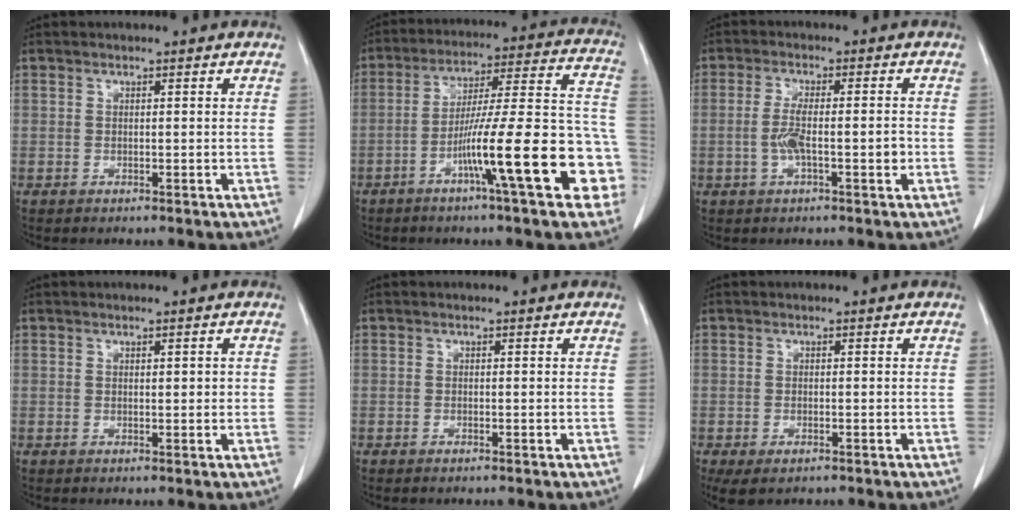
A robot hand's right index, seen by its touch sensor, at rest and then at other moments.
{"total": 19.8, "force": [-7.5, 1.4, 18.3], "torque": [-0.217, 0.023, -0.112]}
{"total": 5.3, "force": [-1.1, 1.2, 5.0], "torque": [-0.101, 0.007, -0.019]}
{"total": 1.2, "force": [0.2, 0.4, 1.1], "torque": [-0.016, 0.001, 0.005]}
{"total": 0.0}
{"total": 3.8, "force": [-2.4, 1.7, 2.4], "torque": [-0.040, -0.009, -0.033]}